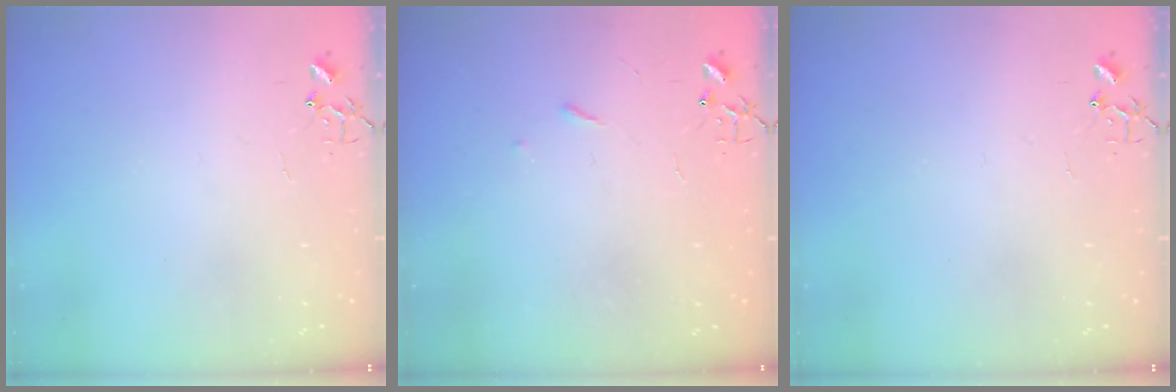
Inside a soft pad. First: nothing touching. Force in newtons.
{"total": 2.9, "press": 2.8, "slide": 0.5}
{"total": 0.0}